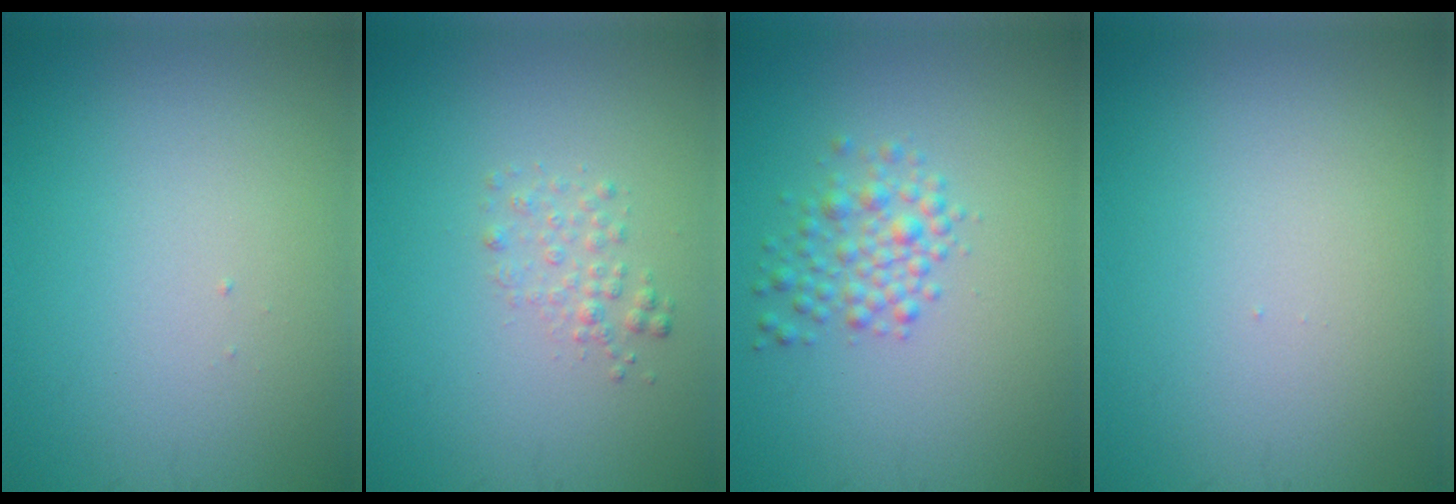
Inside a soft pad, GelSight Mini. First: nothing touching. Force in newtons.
{"total": 1.4, "press": 1.4, "slide": 0.1}
{"total": 2.6, "press": 2.6, "slide": 0.1}
{"total": 0.0}